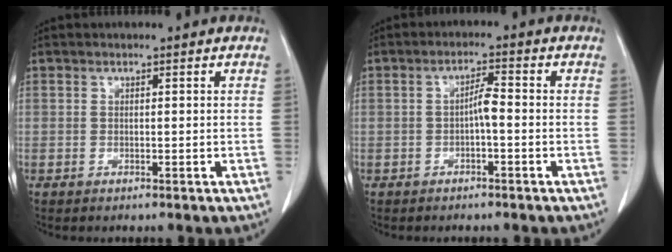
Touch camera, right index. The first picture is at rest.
{"total": 2.7, "force": [-0.6, 0.5, 2.6], "torque": [-0.045, 0.007, -0.012]}